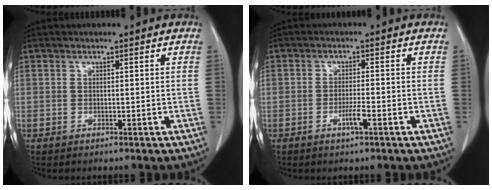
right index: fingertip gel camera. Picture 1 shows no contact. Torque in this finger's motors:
{"motor_torque": [0.57, -0.27, 0.23, 0.07]}